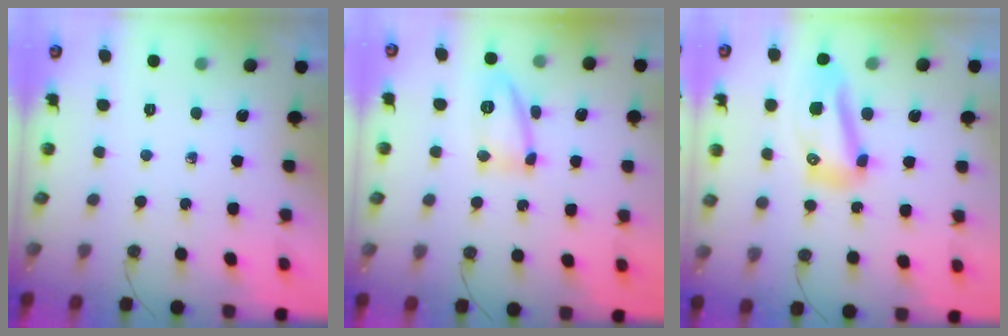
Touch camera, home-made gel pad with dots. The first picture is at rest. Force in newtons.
{"total": 12.1, "press": 12.1, "slide": 0.8}
{"total": 11.0, "press": 11.0, "slide": 1.2}